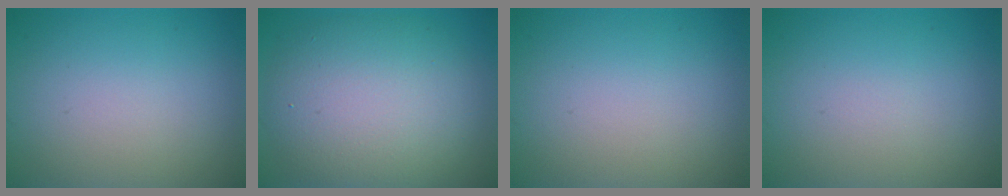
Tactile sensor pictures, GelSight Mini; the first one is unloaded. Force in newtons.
{"total": 9.1, "press": 9.1, "slide": 0.6}
{"total": 0.0}
{"total": 0.0}